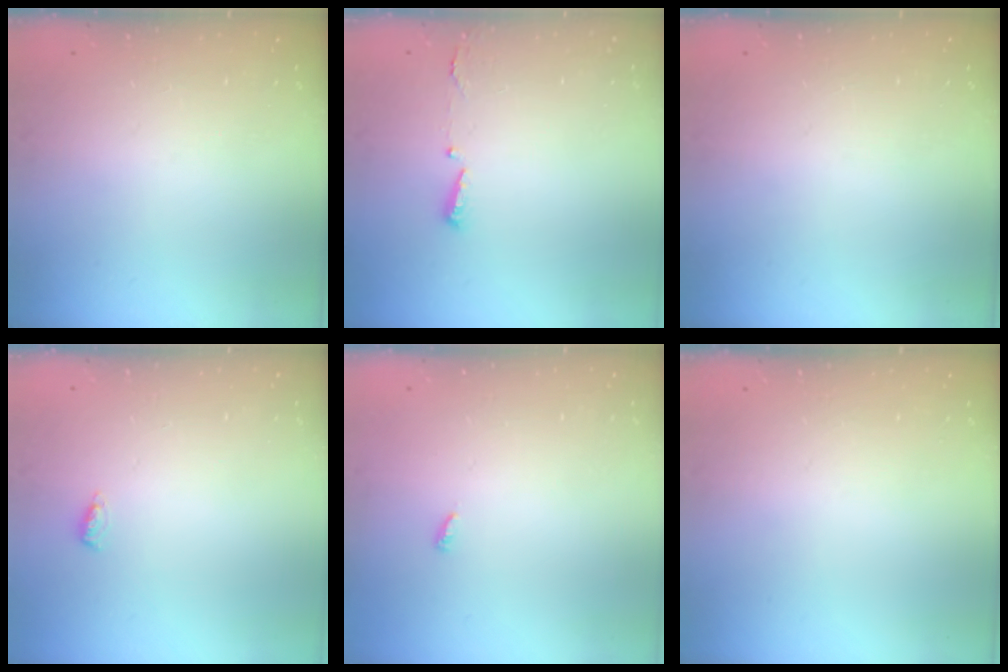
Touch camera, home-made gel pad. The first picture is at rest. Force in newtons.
{"total": 2.9, "press": 2.8, "slide": 0.6}
{"total": 0.0}
{"total": 4.4, "press": 4.1, "slide": 1.5}
{"total": 2.5, "press": 2.5, "slide": 0.2}
{"total": 0.0}